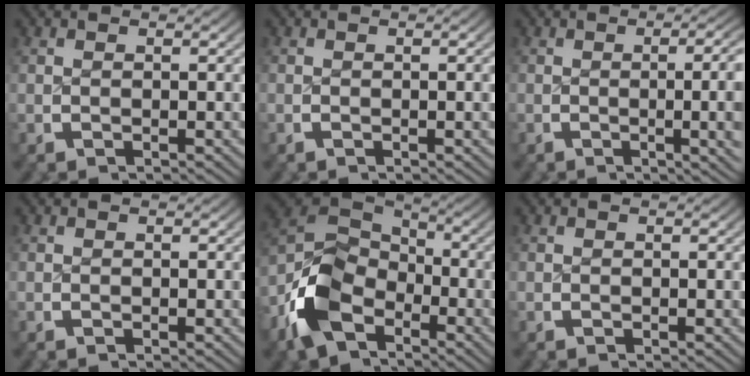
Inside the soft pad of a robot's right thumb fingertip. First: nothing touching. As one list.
[{"total": 0.6, "force": [-0.3, -0.2, 0.5], "torque": [-0.008, 0.006, -0.006]}, {"total": 6.4, "force": [-0.6, 2.1, 6.0], "torque": [-0.059, 0.017, -0.023]}, {"total": 0.0}, {"total": 9.8, "force": [-2.3, 6.7, 6.7], "torque": [-0.135, -0.016, -0.033]}, {"total": 0.0}]